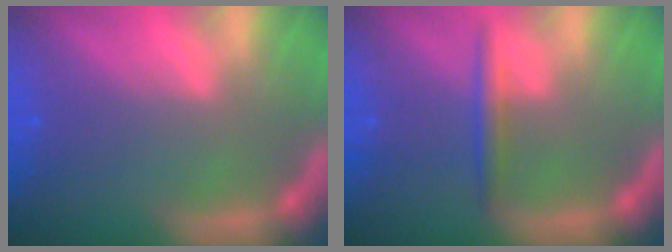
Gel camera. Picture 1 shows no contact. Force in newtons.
{"total": 1.9}